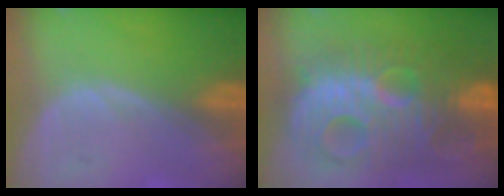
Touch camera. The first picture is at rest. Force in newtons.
{"total": 13.4, "press": 13.4, "slide": 1.0}